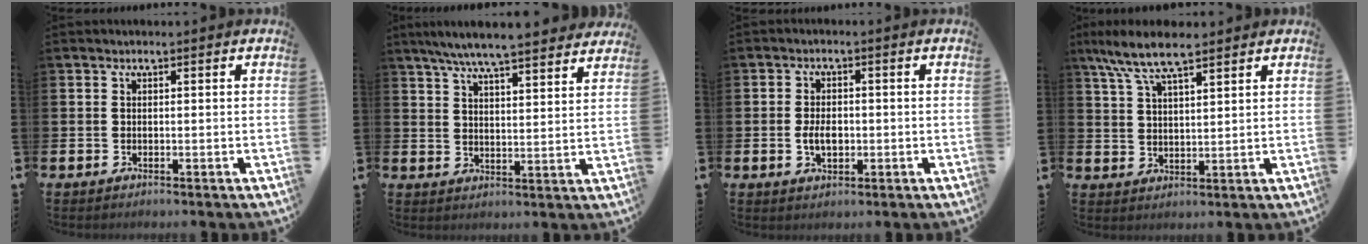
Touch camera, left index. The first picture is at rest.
{"total": 7.4, "force": [6.9, 0.3, 2.5], "torque": [-0.064, -0.036, 0.122]}
{"total": 3.3, "force": [-0.4, 2.1, 2.5], "torque": [-0.035, 0.001, -0.010]}
{"total": 7.8, "force": [6.5, 1.8, 4.0], "torque": [-0.090, -0.017, 0.117]}